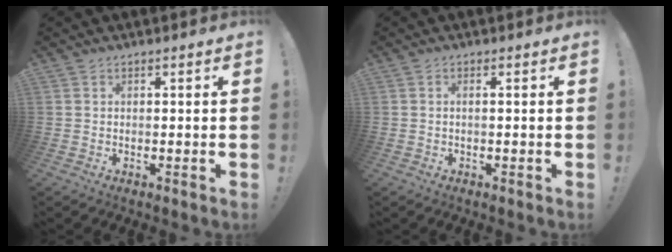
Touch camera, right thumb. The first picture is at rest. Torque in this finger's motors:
{"motor_torque": [0.03, 0.06, -0.09, -0.02, 0.05]}